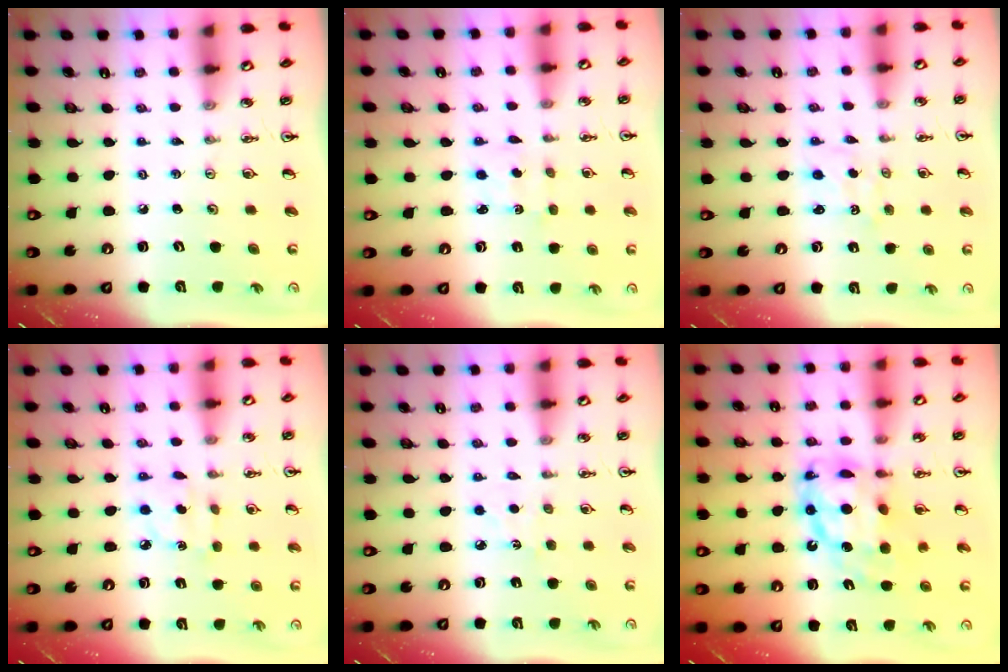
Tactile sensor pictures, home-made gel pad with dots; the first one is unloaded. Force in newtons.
{"total": 2.0, "press": 2.0, "slide": 0.4}
{"total": 0.9, "press": 0.7, "slide": 0.5}
{"total": 2.9, "press": 2.8, "slide": 0.6}
{"total": 3.7, "press": 3.7, "slide": 0.5}
{"total": 14.3, "press": 14.2, "slide": 1.7}